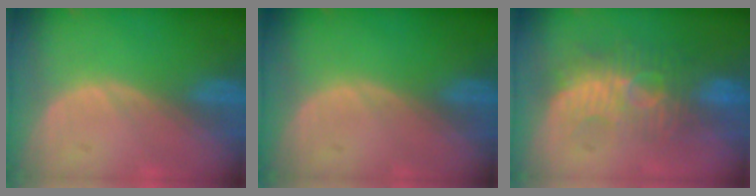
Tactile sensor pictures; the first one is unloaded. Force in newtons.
{"total": 0.0}
{"total": 9.1, "press": 8.7, "slide": 2.6}